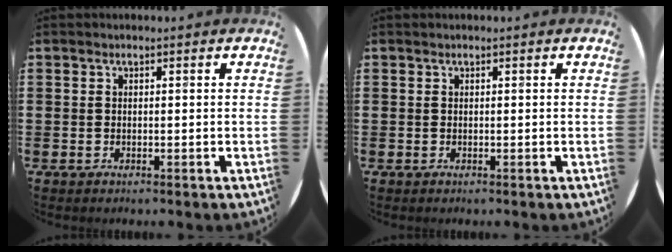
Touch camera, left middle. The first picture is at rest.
{"total": 0.0}